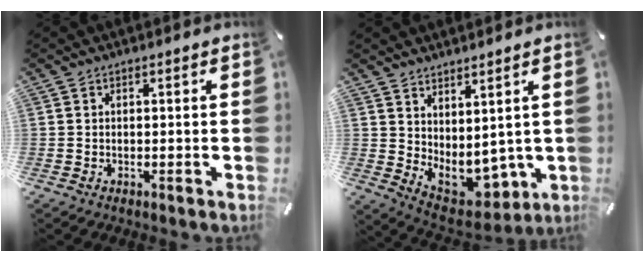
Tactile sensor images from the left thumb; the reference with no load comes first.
{"total": 5.9, "force": [2.1, 4.6, 3.0], "torque": [-0.040, -0.055, 0.053]}